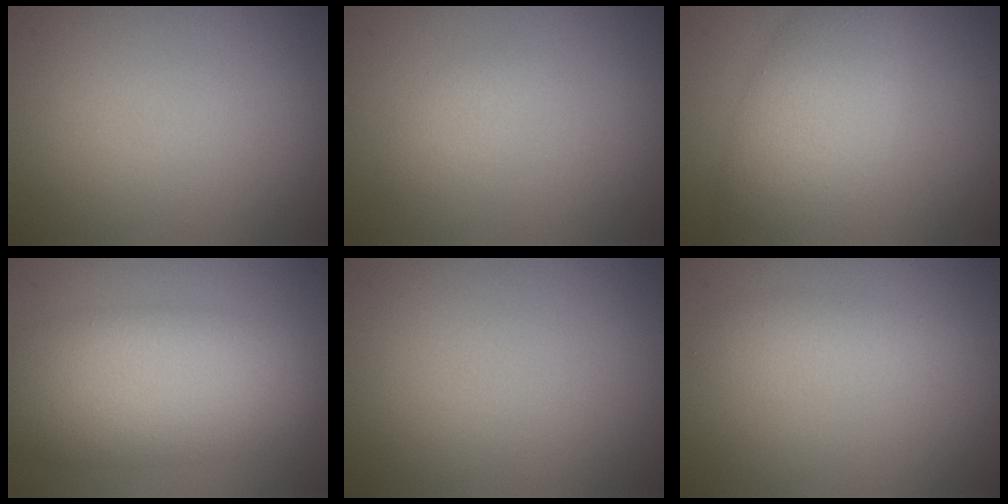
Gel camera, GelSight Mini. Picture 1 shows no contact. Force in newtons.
{"total": 1.0, "press": 1.0, "slide": 0.1}
{"total": 6.1, "press": 6.1, "slide": 0.1}
{"total": 8.5, "press": 8.5, "slide": 0.4}
{"total": 0.0}
{"total": 2.0, "press": 2.0, "slide": 0.0}